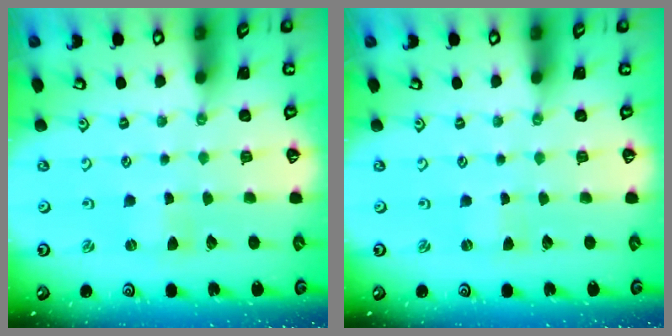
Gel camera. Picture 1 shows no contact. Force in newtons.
{"total": 0.0}